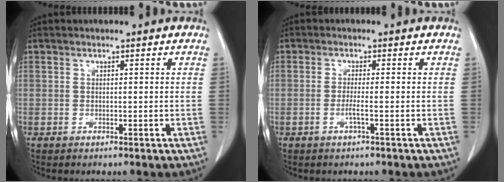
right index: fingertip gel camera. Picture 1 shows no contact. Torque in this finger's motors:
{"motor_torque": [-0.08, 0.03, -0.01, 0.00]}